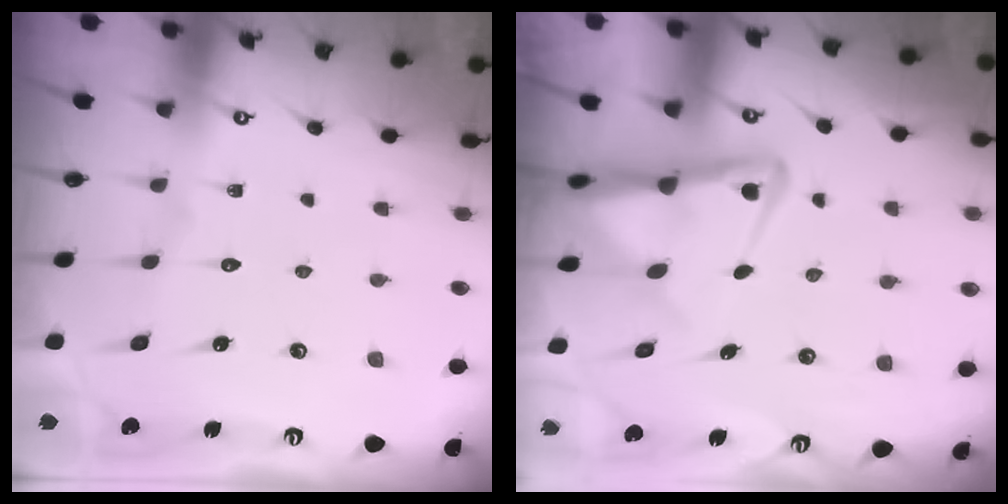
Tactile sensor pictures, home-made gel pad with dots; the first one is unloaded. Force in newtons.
{"total": 7.4, "press": 7.4, "slide": 0.8}